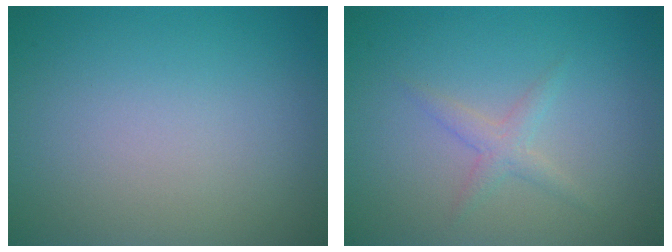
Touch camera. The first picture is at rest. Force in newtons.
{"total": 1.5, "press": 1.5, "slide": 0.1}